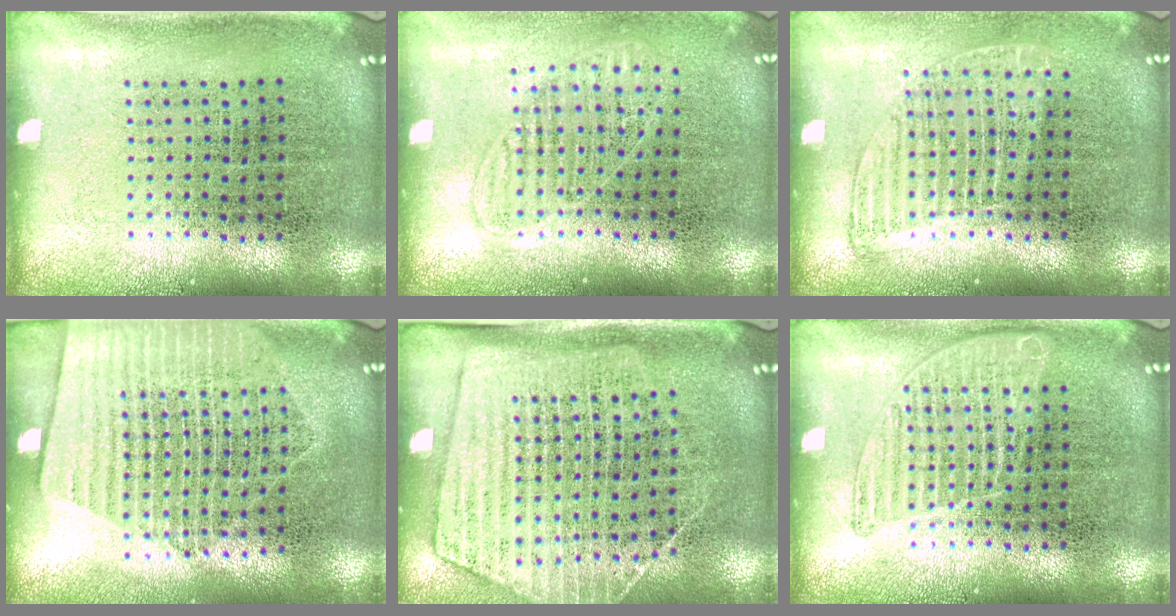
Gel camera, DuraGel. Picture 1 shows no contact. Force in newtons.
{"total": 1.3, "press": 1.1, "slide": 0.6}
{"total": 1.3, "press": 1.1, "slide": 0.7}
{"total": 1.7, "press": 1.5, "slide": 0.7}
{"total": 1.9, "press": 1.6, "slide": 0.9}
{"total": 1.7, "press": 1.7, "slide": 0.3}